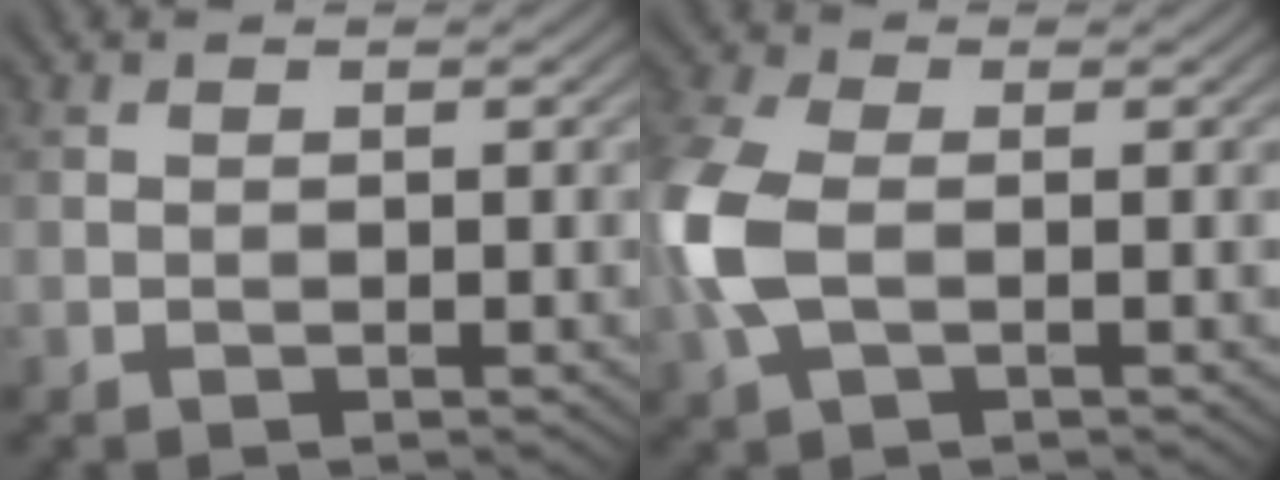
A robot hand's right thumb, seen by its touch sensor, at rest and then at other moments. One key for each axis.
{"total": 8.2, "fx": -0.7, "fy": 4.9, "fz": 6.5, "tx": -0.196, "ty": 0.000, "tz": -0.020}